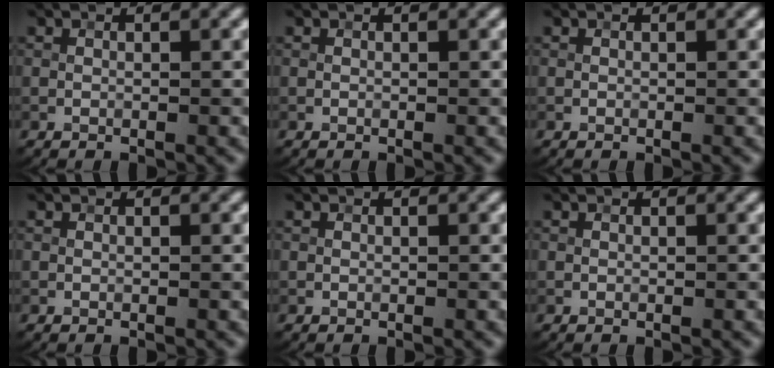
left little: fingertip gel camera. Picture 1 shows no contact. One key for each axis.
{"total": 0.0}
{"total": 0.0}
{"total": 0.0}
{"total": 0.0}
{"total": 0.0}